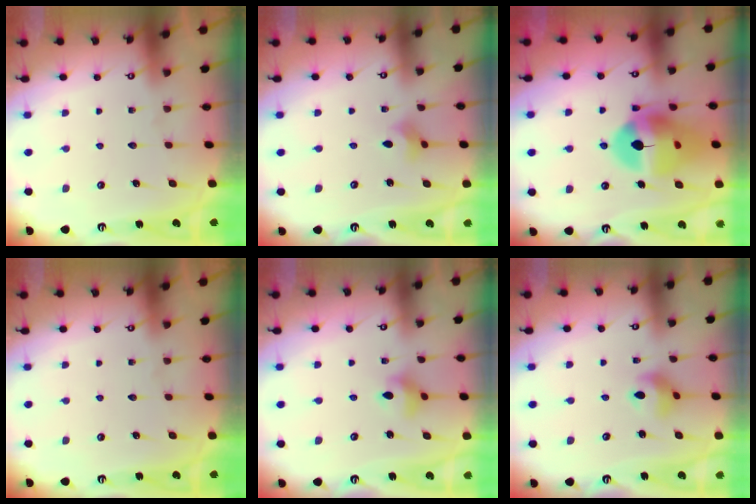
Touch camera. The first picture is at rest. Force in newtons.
{"total": 2.6, "press": 2.6, "slide": 0.5}
{"total": 17.9, "press": 17.8, "slide": 1.9}
{"total": 0.0}
{"total": 5.7, "press": 5.4, "slide": 1.8}
{"total": 5.7, "press": 5.7, "slide": 0.4}